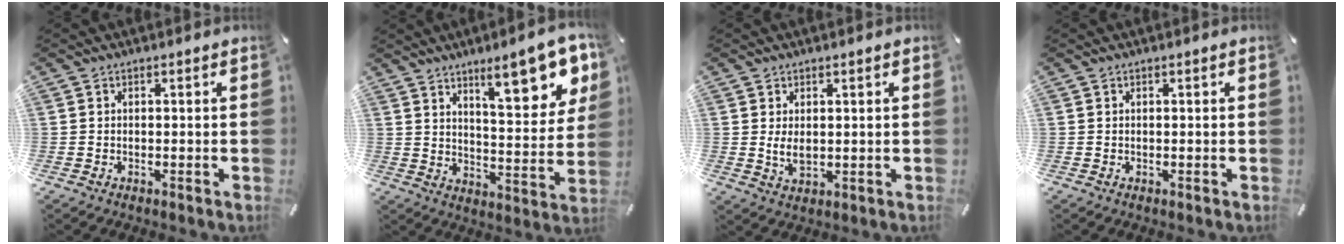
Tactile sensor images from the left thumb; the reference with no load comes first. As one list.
[{"total": 15.8, "force": [10.0, 5.1, 11.0], "torque": [-0.146, -0.063, 0.159]}, {"total": 4.0, "force": [0.7, 2.4, 3.1], "torque": [-0.069, -0.006, 0.008]}, {"total": 0.0}]